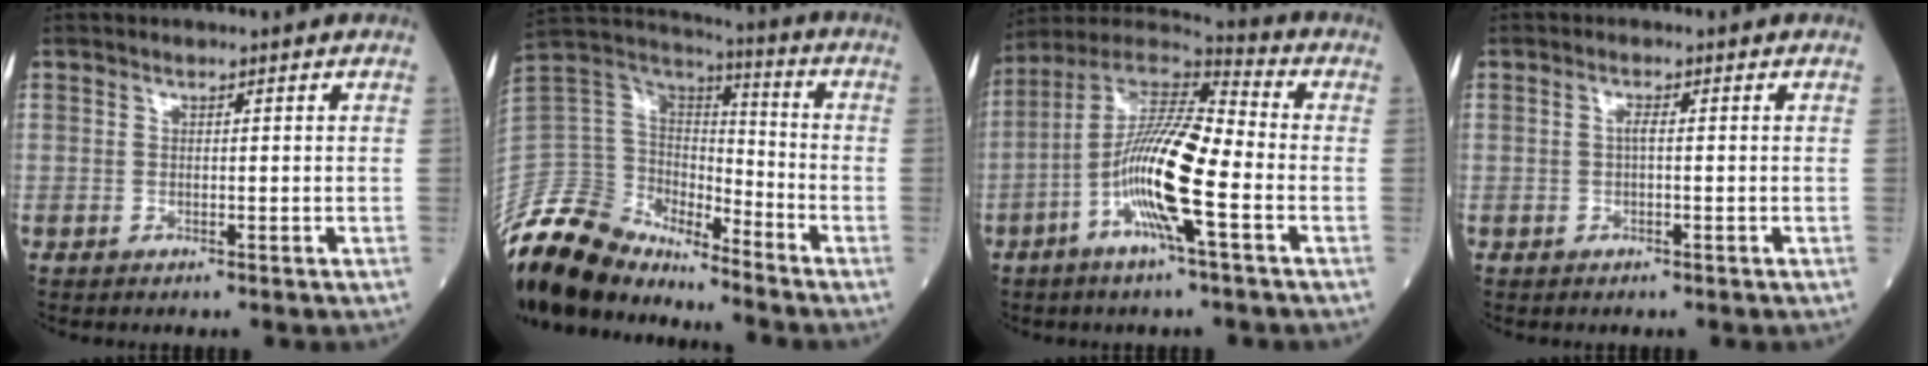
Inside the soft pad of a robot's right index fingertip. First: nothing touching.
{"total": 16.5, "force": [-14.9, 6.0, 3.8], "torque": [-0.084, 0.053, -0.279]}
{"total": 14.8, "force": [-4.2, 1.7, 14.1], "torque": [-0.276, 0.003, -0.086]}
{"total": 1.3, "force": [0.0, 0.2, 1.2], "torque": [-0.024, 0.003, -0.001]}